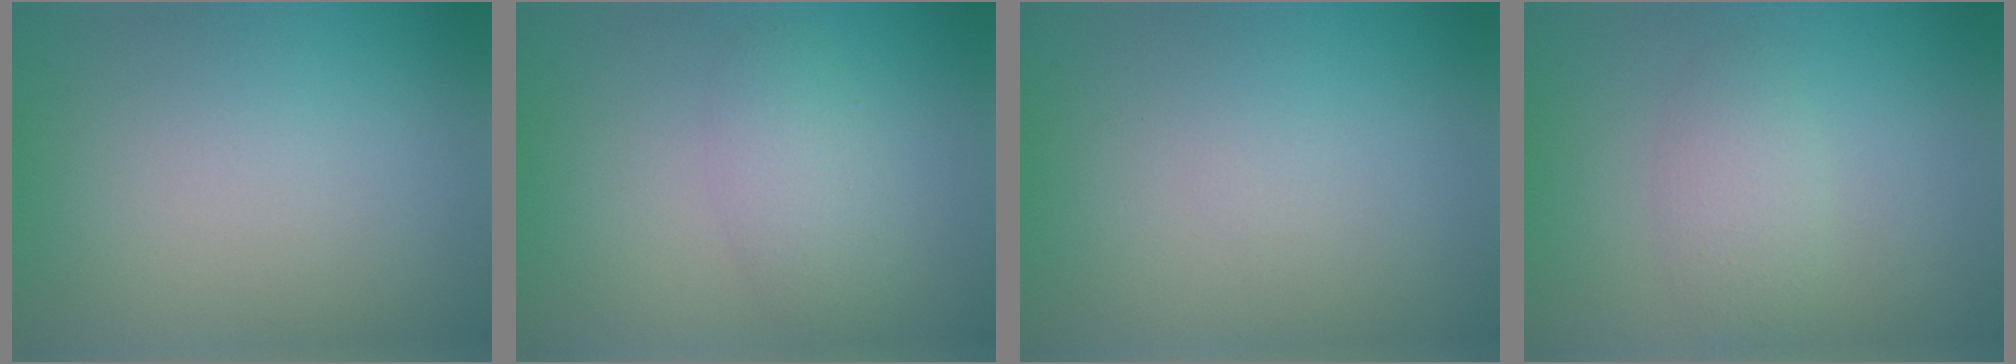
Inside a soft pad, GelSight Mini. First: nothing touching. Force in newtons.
{"total": 2.8, "press": 2.8, "slide": 0.1}
{"total": 0.0}
{"total": 2.4, "press": 2.4, "slide": 0.0}